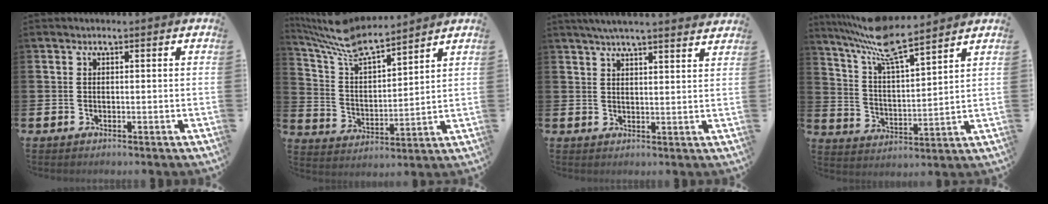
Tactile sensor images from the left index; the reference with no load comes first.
{"total": 8.5, "force": [7.8, 1.7, 2.7], "torque": [-0.089, -0.046, 0.142]}
{"total": 4.5, "force": [4.3, -0.3, 1.3], "torque": [-0.035, -0.014, 0.077]}
{"total": 9.5, "force": [8.6, 1.2, 4.0], "torque": [-0.102, -0.046, 0.151]}